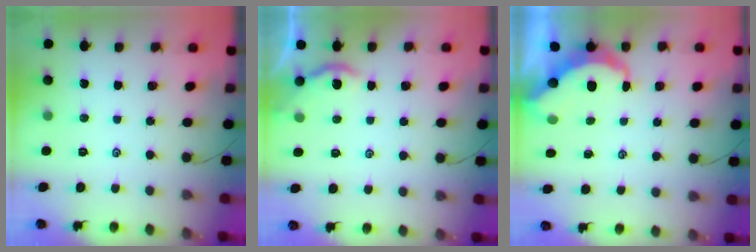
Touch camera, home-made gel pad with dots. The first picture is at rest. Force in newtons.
{"total": 2.2, "press": 2.2, "slide": 0.2}
{"total": 6.8, "press": 6.8, "slide": 0.3}